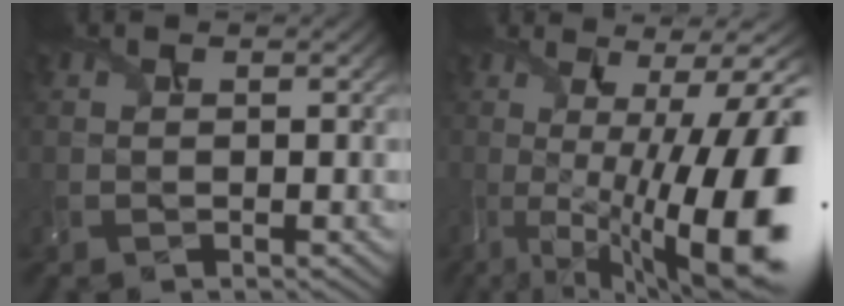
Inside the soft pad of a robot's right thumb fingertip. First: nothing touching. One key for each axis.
{"total": 17.2, "fx": -3.0, "fy": 5.2, "fz": 16.1, "tx": -0.219, "ty": -0.009, "tz": -0.032}